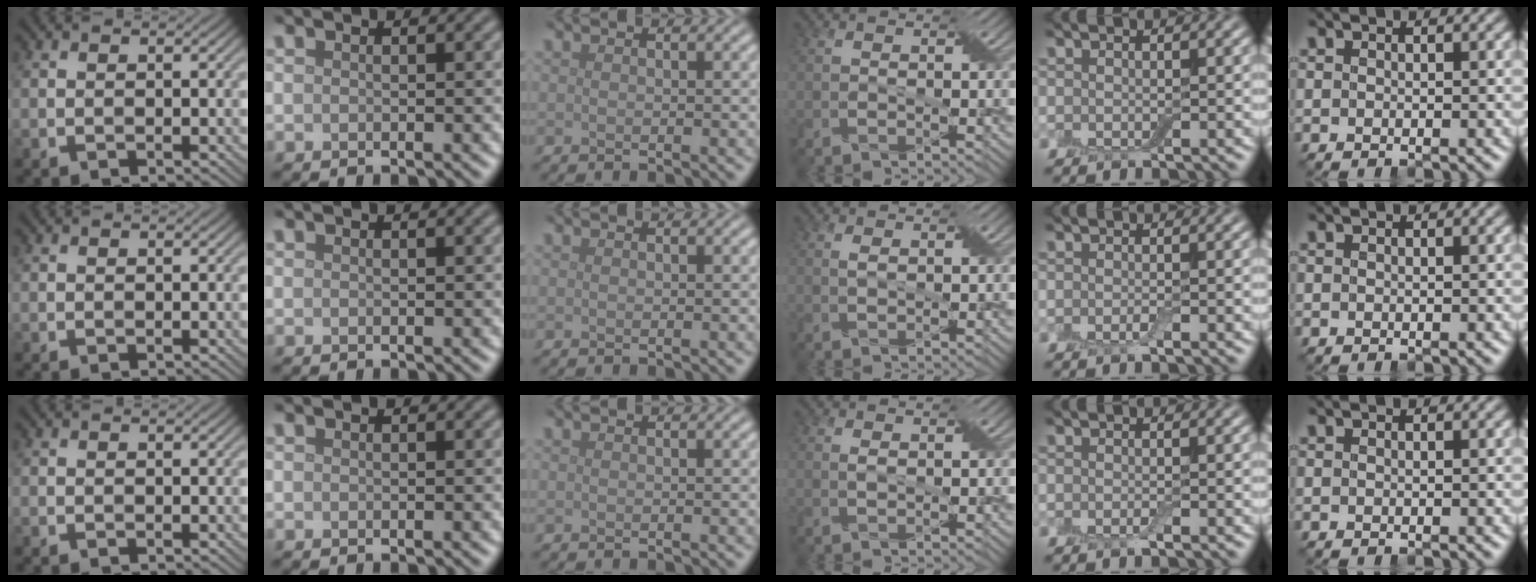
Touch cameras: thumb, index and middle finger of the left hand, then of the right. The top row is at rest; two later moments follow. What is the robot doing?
{"motion": "shake", "object": "box of matches"}